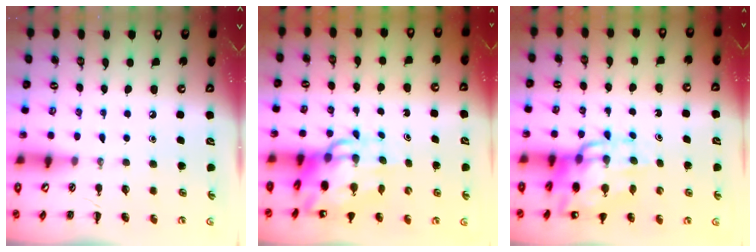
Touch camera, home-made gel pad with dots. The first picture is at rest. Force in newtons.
{"total": 10.4, "press": 10.0, "slide": 2.7}
{"total": 14.1, "press": 13.6, "slide": 3.7}